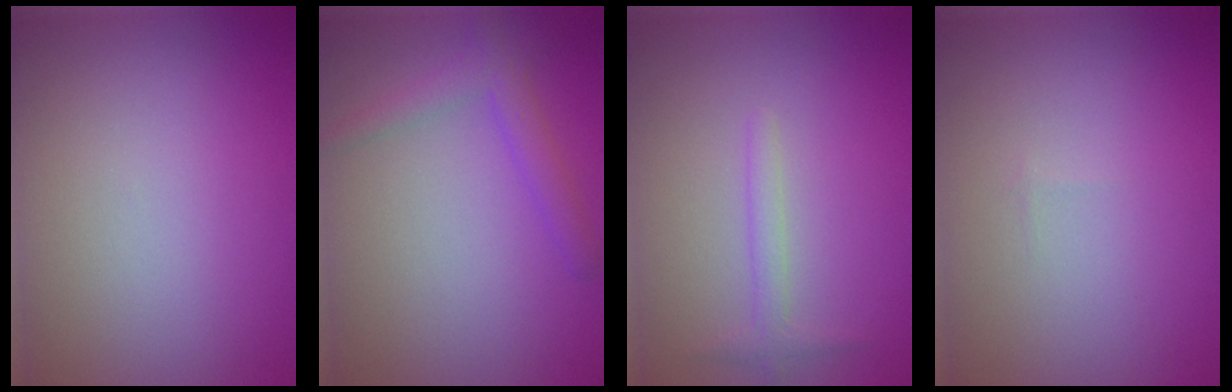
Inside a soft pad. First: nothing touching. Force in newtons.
{"total": 2.4, "press": 2.4, "slide": 0.1}
{"total": 1.4, "press": 1.4, "slide": 0.0}
{"total": 0.0}